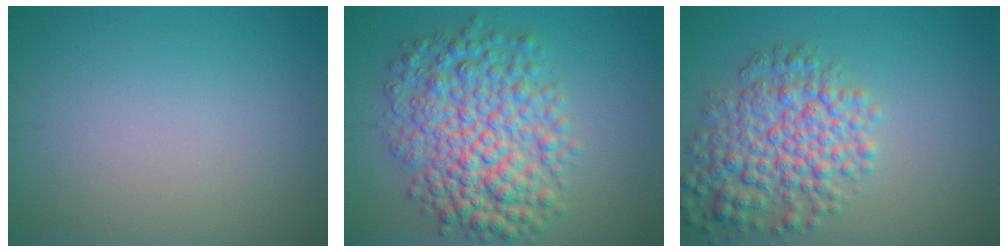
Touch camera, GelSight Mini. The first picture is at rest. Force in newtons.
{"total": 8.4, "press": 8.4, "slide": 0.1}
{"total": 6.4, "press": 6.4, "slide": 0.2}